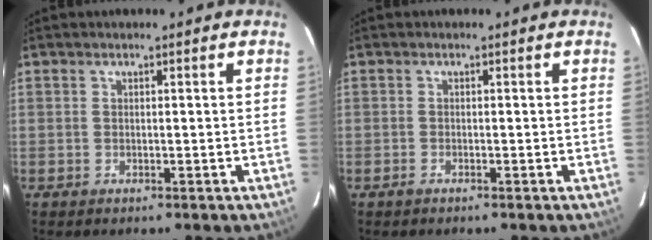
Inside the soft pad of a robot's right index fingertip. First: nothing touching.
{"total": 0.5, "force": [-0.5, 0.1, 0.2], "torque": [-0.010, -0.001, -0.007]}